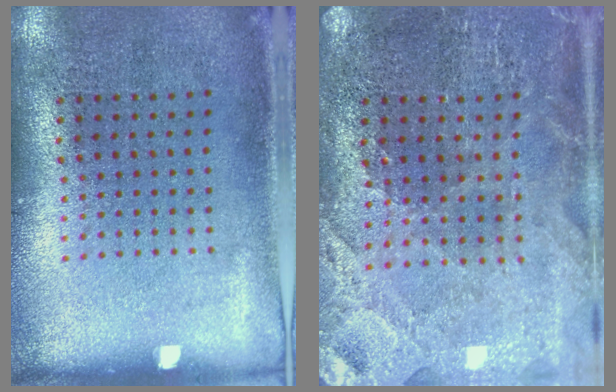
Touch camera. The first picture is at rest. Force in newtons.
{"total": 1.5, "press": 1.4, "slide": 0.3}